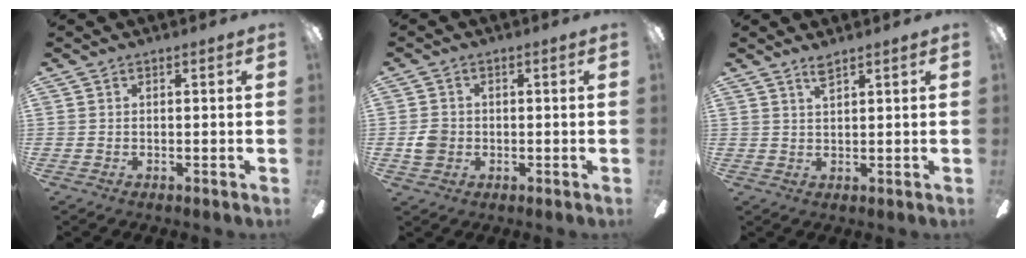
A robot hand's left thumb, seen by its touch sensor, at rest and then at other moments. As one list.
[{"total": 3.9, "force": [-0.4, 3.5, 1.6], "torque": [-0.021, 0.007, -0.007]}, {"total": 2.8, "force": [2.3, 0.2, 1.6], "torque": [-0.037, 0.002, 0.040]}]